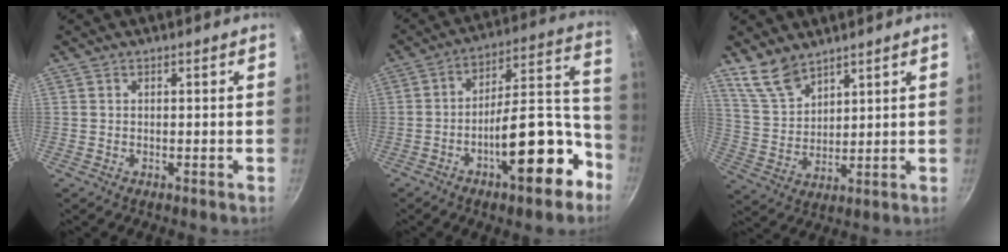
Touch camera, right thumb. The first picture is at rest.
{"total": 18.8, "force": [-8.5, 7.0, 15.2], "torque": [-0.171, 0.080, -0.130]}
{"total": 7.8, "force": [6.3, 3.4, 3.2], "torque": [-0.051, -0.031, 0.138]}